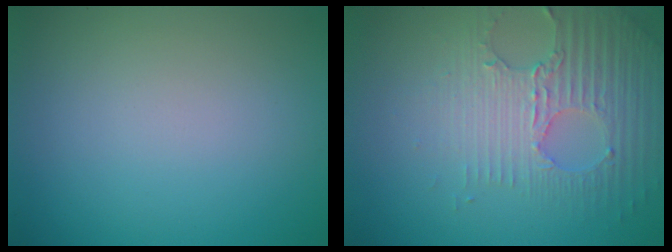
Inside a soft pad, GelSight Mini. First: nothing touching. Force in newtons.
{"total": 3.9, "press": 3.8, "slide": 1.1}